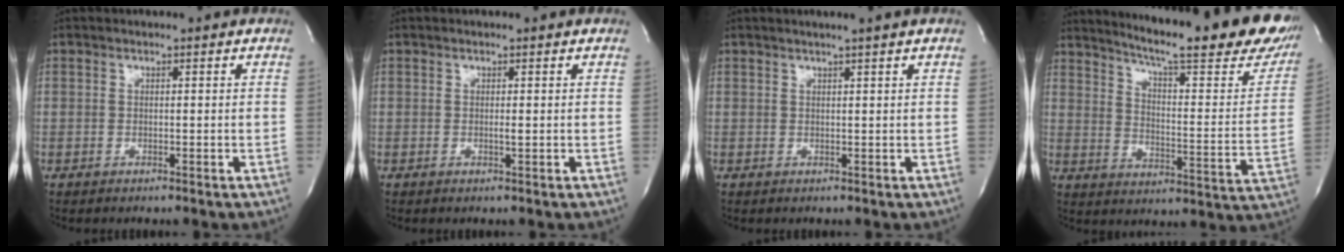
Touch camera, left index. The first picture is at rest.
{"total": 0.6, "force": [0.0, 0.0, 0.6], "torque": [-0.014, -0.002, 0.000]}
{"total": 2.2, "force": [1.6, -0.8, 1.2], "torque": [-0.018, 0.000, 0.031]}
{"total": 28.6, "force": [23.7, 3.0, 15.9], "torque": [-0.238, -0.079, 0.296]}